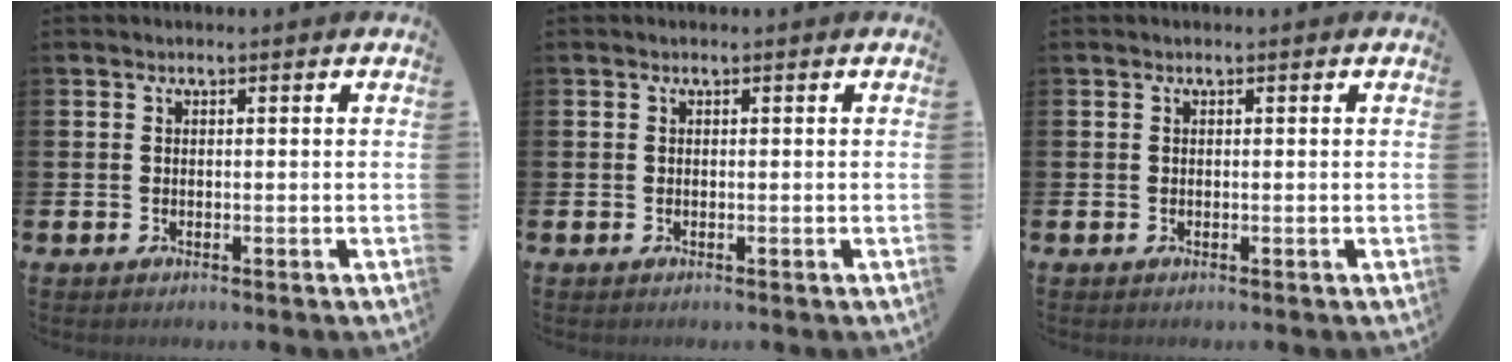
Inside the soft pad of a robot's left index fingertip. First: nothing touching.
{"total": 0.0}
{"total": 0.0}